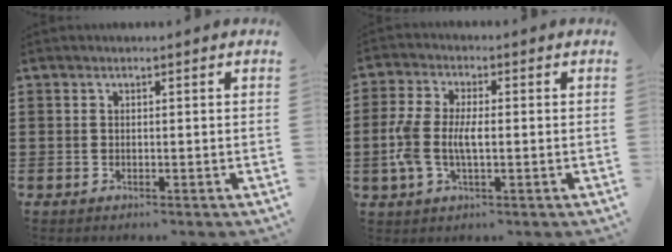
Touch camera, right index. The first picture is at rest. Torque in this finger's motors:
{"motor_torque": [0.45, -0.20, 0.38, 0.11]}